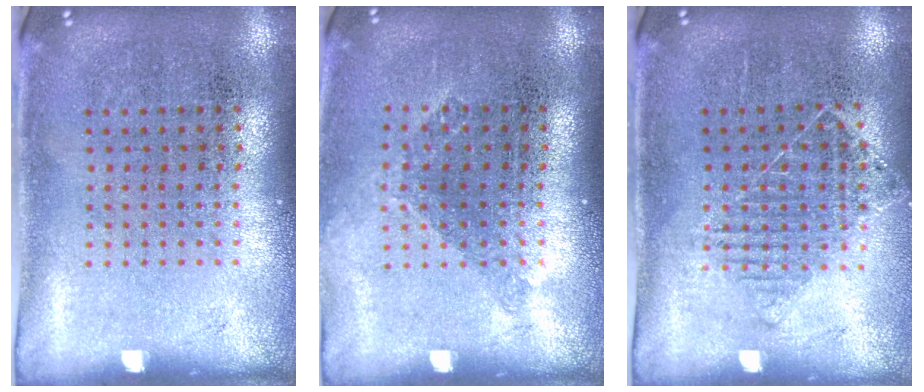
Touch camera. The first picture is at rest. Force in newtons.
{"total": 1.0, "press": 0.8, "slide": 0.6}
{"total": 0.9, "press": 0.9, "slide": 0.2}